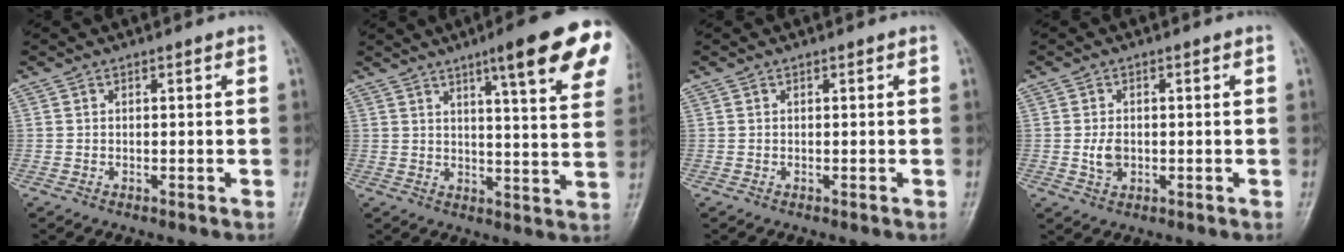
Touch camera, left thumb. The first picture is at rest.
{"total": 15.8, "force": [8.6, 2.4, 13.1], "torque": [-0.148, -0.037, 0.106]}
{"total": 0.0}
{"total": 3.2, "force": [-0.2, 2.2, 2.2], "torque": [-0.037, -0.002, -0.003]}